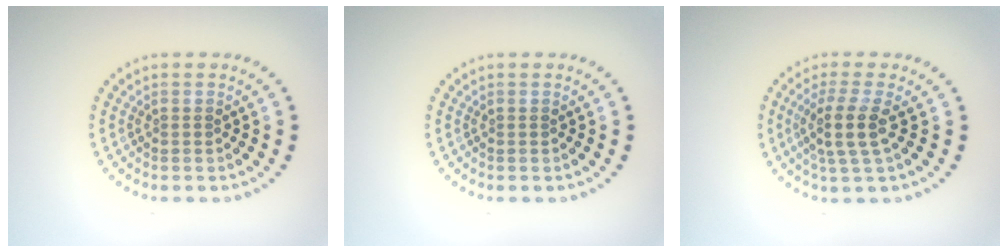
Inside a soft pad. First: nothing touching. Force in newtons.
{"total": 0.0}
{"total": 3.3, "press": 2.7, "slide": 2.0}